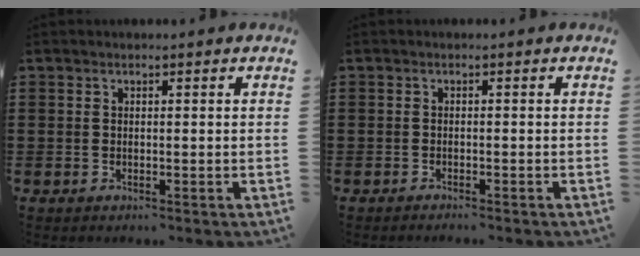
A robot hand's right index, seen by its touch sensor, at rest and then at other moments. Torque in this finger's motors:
{"motor_torque": [-0.03, 0.39, 0.01, 0.00]}